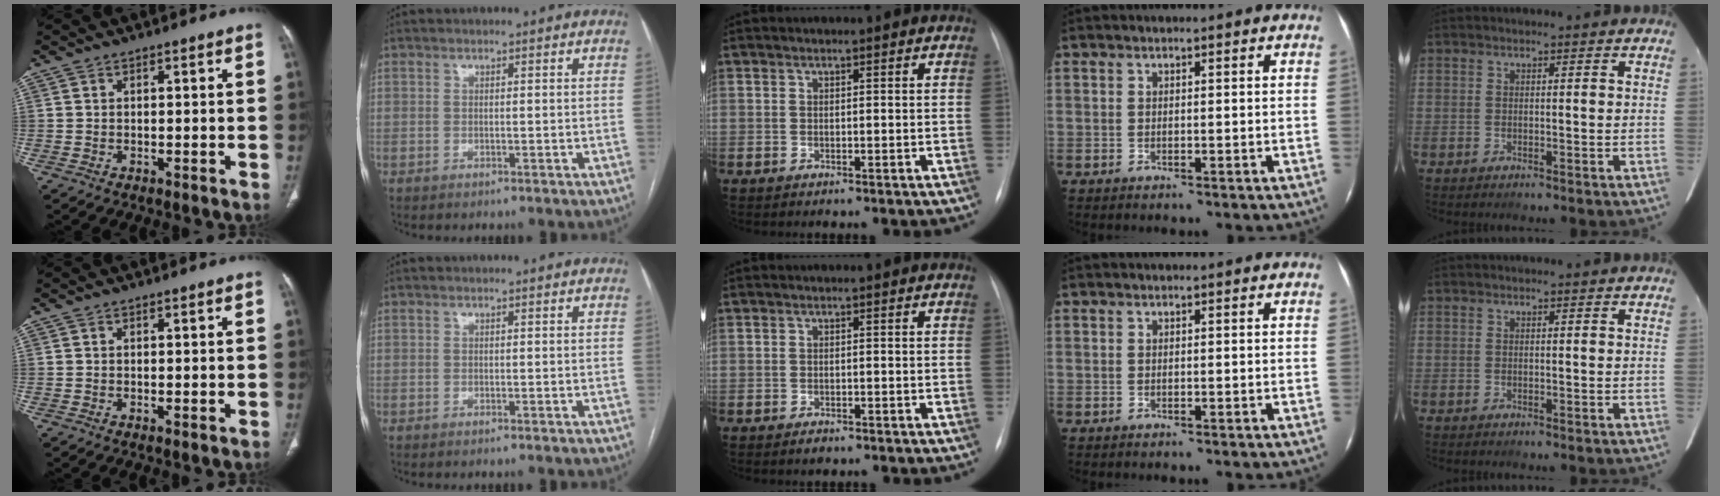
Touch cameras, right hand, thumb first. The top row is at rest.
{"middle": {"total": 0.9, "force": [-0.6, 0.4, 0.5], "torque": [-0.004, 0.000, -0.004]}}